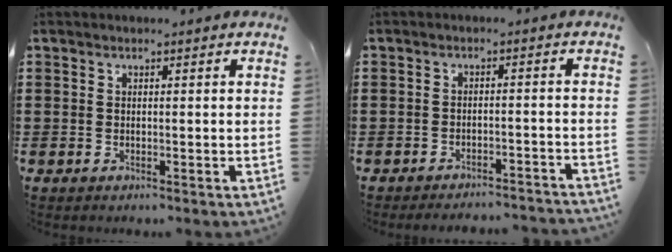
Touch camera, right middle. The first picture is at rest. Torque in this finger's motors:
{"motor_torque": [2.14, 0.00, 0.05, 0.04]}